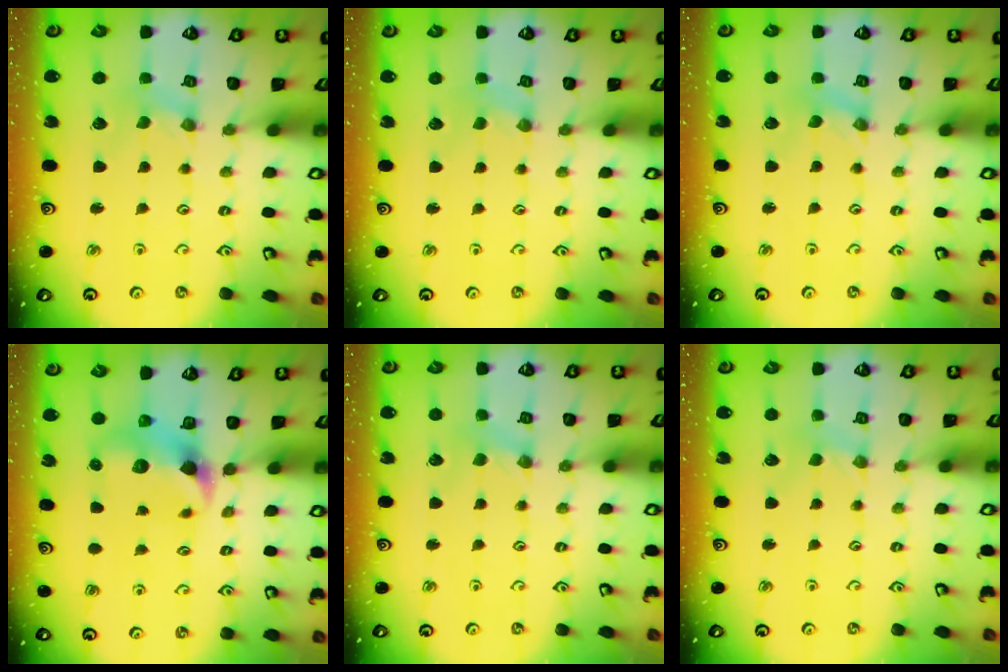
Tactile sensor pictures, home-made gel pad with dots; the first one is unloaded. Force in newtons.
{"total": 0.0}
{"total": 0.0}
{"total": 7.7, "press": 7.7, "slide": 1.0}
{"total": 2.1, "press": 2.0, "slide": 0.4}
{"total": 1.3, "press": 1.3, "slide": 0.2}